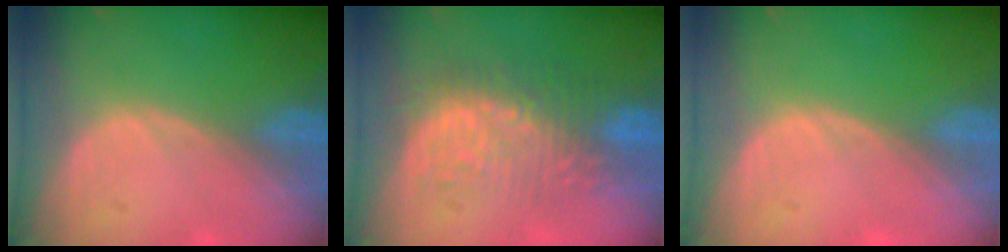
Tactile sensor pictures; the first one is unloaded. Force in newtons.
{"total": 8.7, "press": 8.6, "slide": 1.4}
{"total": 0.0}